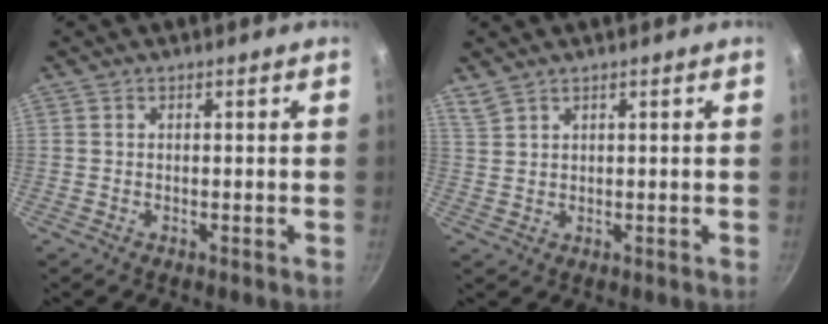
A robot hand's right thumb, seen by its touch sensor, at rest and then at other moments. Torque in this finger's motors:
{"motor_torque": [-0.02, -0.01, -0.15, 0.31, 0.07]}